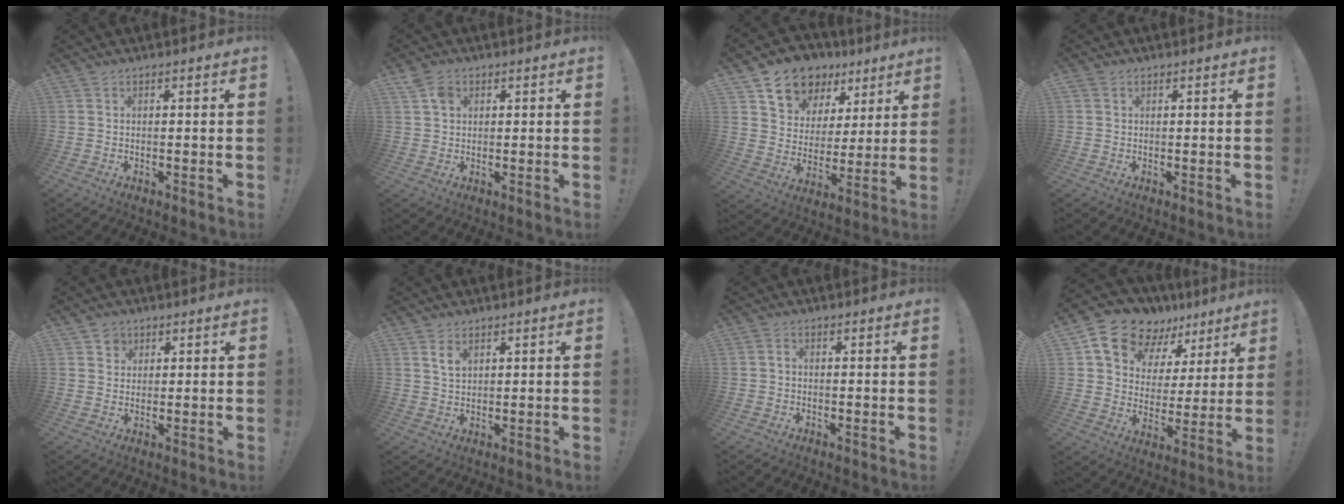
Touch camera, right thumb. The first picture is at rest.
{"total": 4.3, "force": [2.0, 3.2, 2.1], "torque": [-0.038, 0.003, 0.040]}
{"total": 13.4, "force": [9.0, 9.2, 3.6], "torque": [-0.062, -0.058, 0.169]}
{"total": 0.9, "force": [0.4, 0.7, 0.3], "torque": [-0.007, 0.002, 0.008]}
{"total": 3.3, "force": [1.7, 2.8, 0.3], "torque": [0.003, -0.008, 0.028]}
{"total": 3.5, "force": [1.9, 1.9, 2.2], "torque": [-0.036, -0.004, 0.033]}
{"total": 0.8, "force": [-0.6, 0.2, 0.5], "torque": [-0.009, 0.002, -0.011]}
{"total": 14.9, "force": [10.7, 8.8, 5.6], "torque": [-0.104, -0.073, 0.200]}